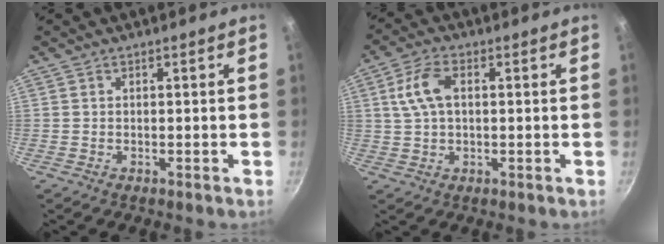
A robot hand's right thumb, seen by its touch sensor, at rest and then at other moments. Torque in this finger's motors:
{"motor_torque": [-0.52, 0.80, 0.13, -0.05, 0.09]}